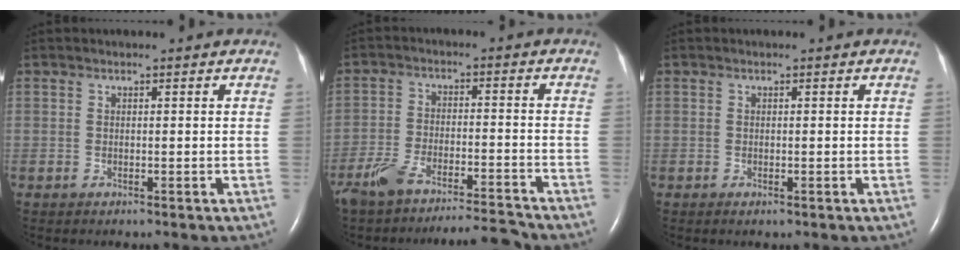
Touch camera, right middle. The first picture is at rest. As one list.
[{"total": 10.3, "force": [-9.5, 0.5, 3.7], "torque": [-0.072, 0.011, -0.166]}, {"total": 0.6, "force": [-0.4, 0.1, 0.4], "torque": [-0.009, -0.002, -0.004]}]